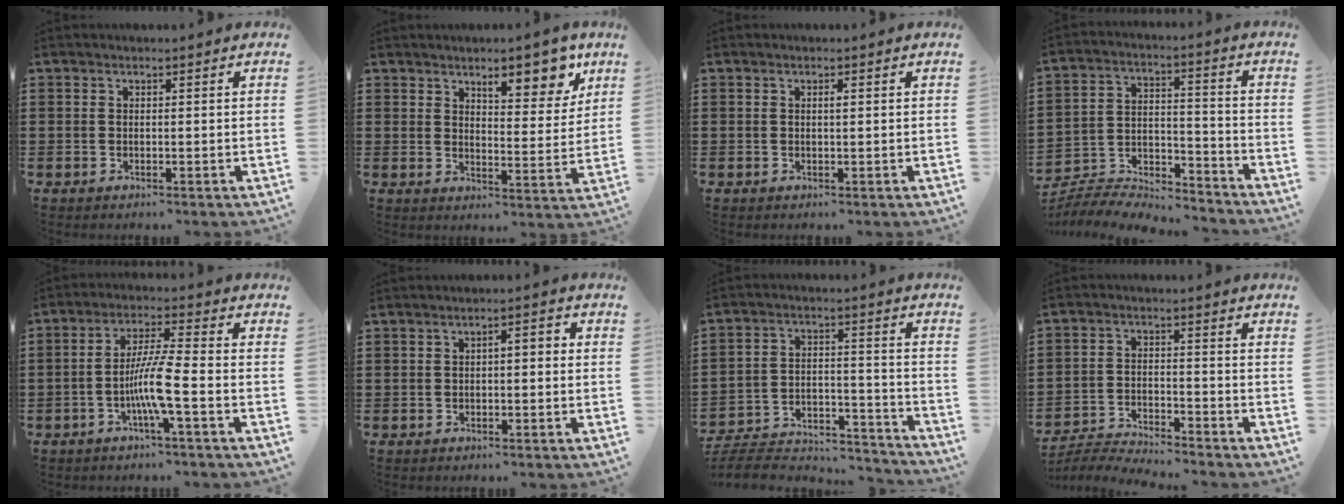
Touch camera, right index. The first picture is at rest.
{"total": 8.3, "force": [5.9, 2.7, 5.1], "torque": [-0.066, -0.020, 0.096]}
{"total": 0.6, "force": [0.1, 0.1, 0.6], "torque": [-0.012, -0.001, 0.003]}
{"total": 6.1, "force": [-6.0, 0.8, 0.9], "torque": [-0.027, 0.002, -0.123]}
{"total": 7.6, "force": [-2.5, 0.4, 7.1], "torque": [-0.142, -0.009, -0.053]}
{"total": 1.7, "force": [-0.5, 0.5, 1.5], "torque": [-0.030, 0.002, -0.012]}
{"total": 6.0, "force": [-5.6, 1.6, 1.6], "torque": [-0.031, 0.006, -0.112]}
{"total": 4.4, "force": [-4.4, 0.1, 0.5], "torque": [-0.020, 0.000, -0.093]}